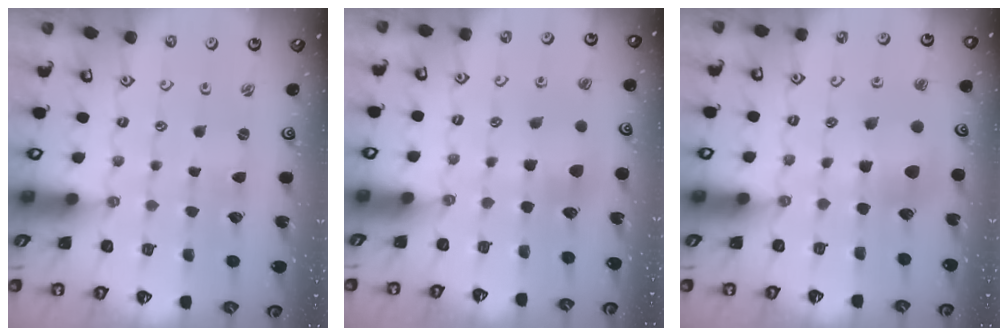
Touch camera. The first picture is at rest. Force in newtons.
{"total": 6.3, "press": 6.3, "slide": 0.4}
{"total": 8.1, "press": 8.1, "slide": 0.6}